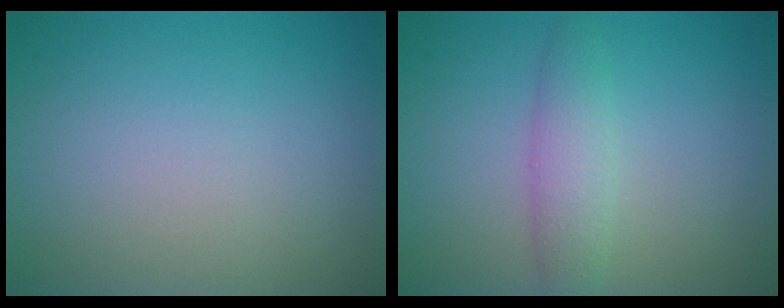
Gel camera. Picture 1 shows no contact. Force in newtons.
{"total": 2.7, "press": 2.7, "slide": 0.1}